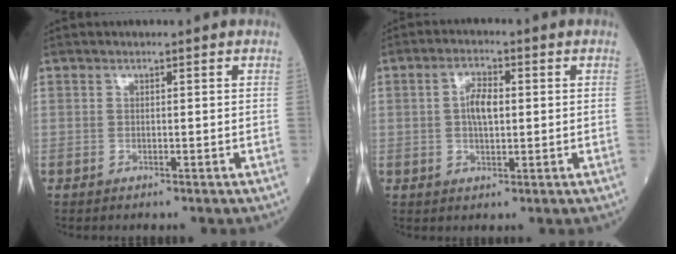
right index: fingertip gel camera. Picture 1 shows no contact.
{"total": 4.4, "force": [0.4, 1.8, 4.0], "torque": [-0.080, 0.007, 0.007]}